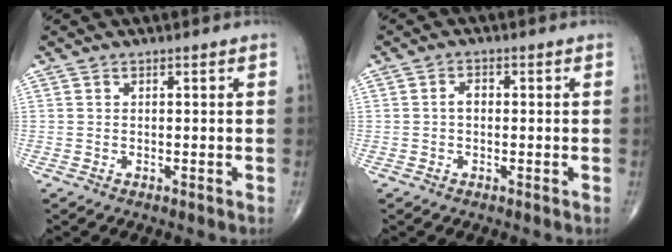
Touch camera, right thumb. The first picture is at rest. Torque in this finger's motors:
{"motor_torque": [0.28, -0.06, 0.44, 0.06, 0.00]}